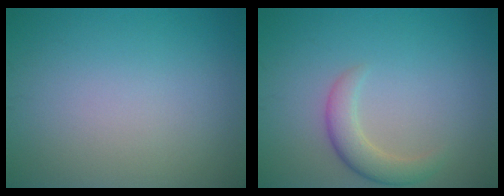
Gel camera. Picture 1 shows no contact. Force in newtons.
{"total": 2.9, "press": 2.9, "slide": 0.2}